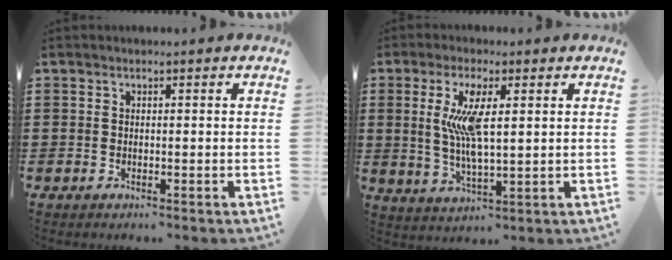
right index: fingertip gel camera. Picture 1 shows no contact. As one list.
[{"total": 7.7, "force": [1.7, 2.2, 7.2], "torque": [-0.157, 0.000, 0.024]}]